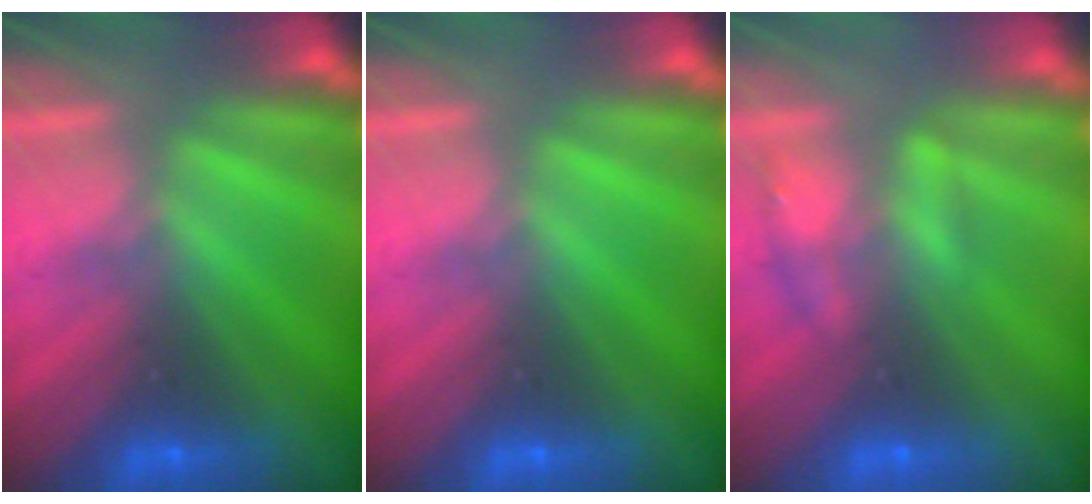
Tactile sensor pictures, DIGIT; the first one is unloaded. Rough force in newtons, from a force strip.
{"total": 0.0}
{"total": 2.2}